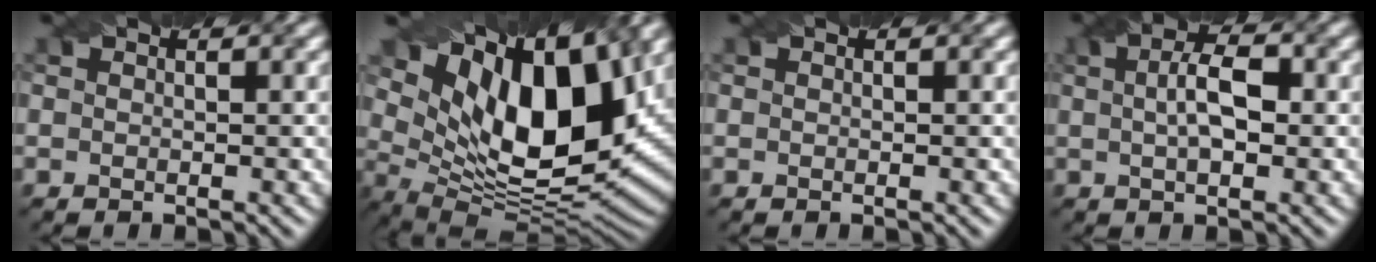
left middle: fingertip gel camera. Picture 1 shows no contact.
{"total": 15.8, "force": [6.2, 7.7, 12.2], "torque": [-0.201, 0.002, 0.113]}
{"total": 0.0}
{"total": 4.2, "force": [0.6, 1.7, 3.8], "torque": [-0.070, 0.007, 0.006]}